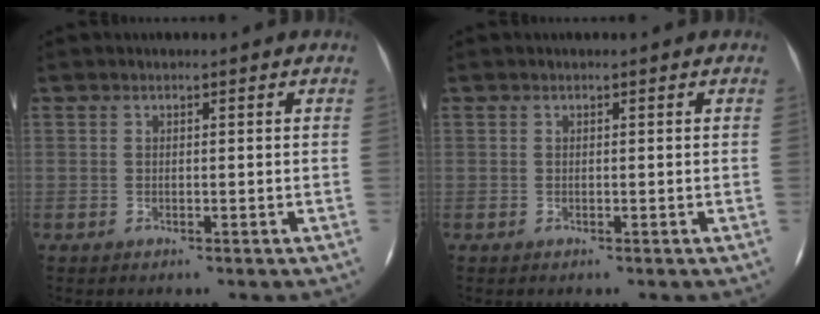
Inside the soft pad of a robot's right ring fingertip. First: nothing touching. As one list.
[{"total": 0.0}]